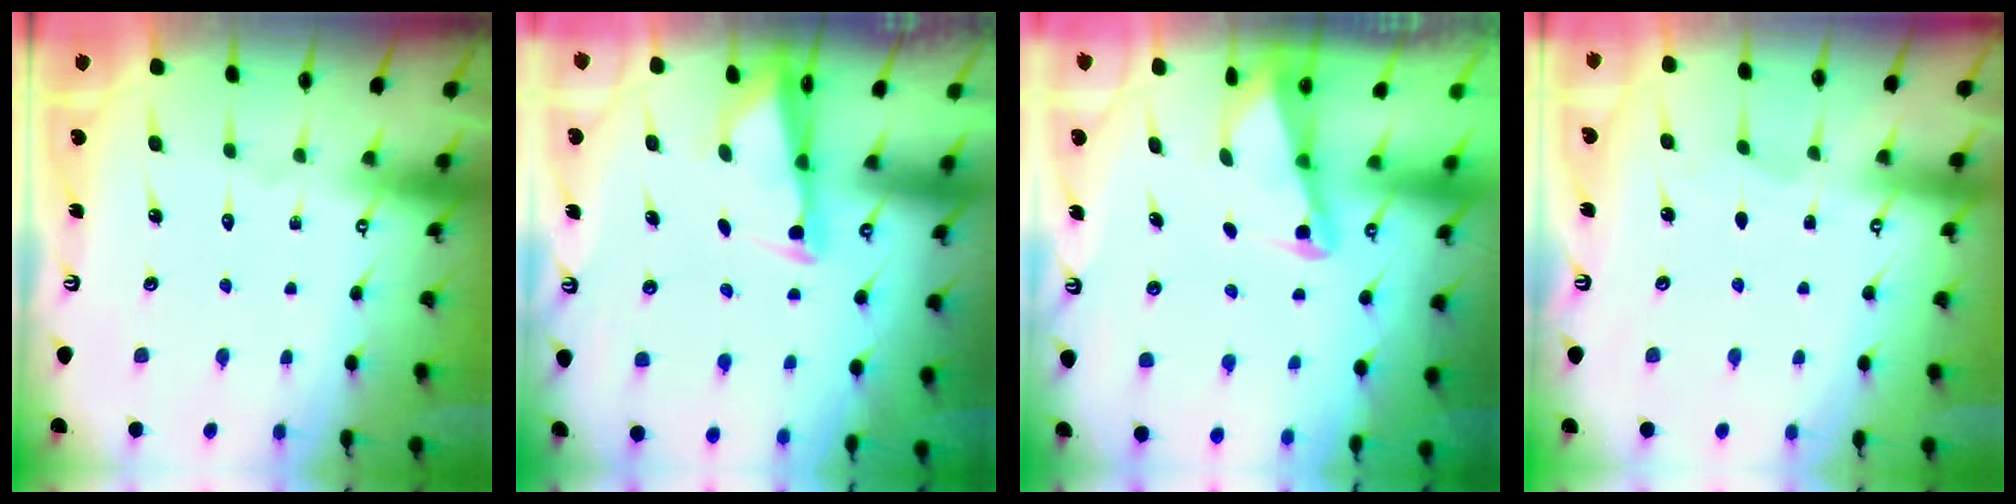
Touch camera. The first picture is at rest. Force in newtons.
{"total": 2.7, "press": 2.6, "slide": 0.8}
{"total": 2.0, "press": 2.0, "slide": 0.4}
{"total": 2.8, "press": 2.8, "slide": 0.4}